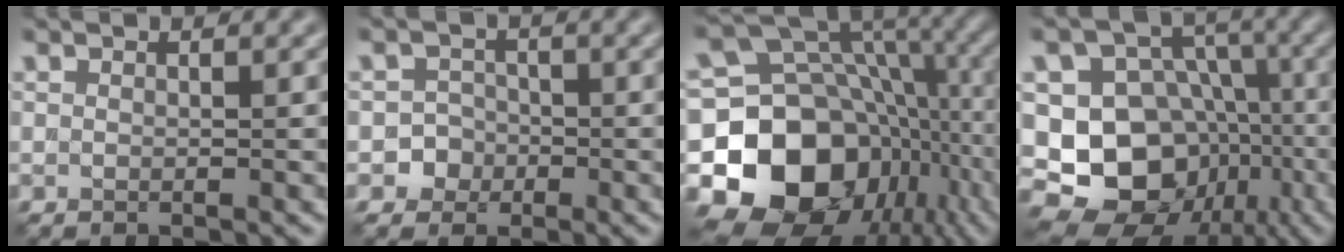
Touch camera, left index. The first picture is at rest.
{"total": 2.8, "force": [-1.2, 2.5, 0.1], "torque": [0.033, 0.006, -0.027]}
{"total": 17.0, "force": [-4.8, 13.2, 9.7], "torque": [-0.184, -0.011, -0.081]}
{"total": 16.2, "force": [-5.4, 14.0, 6.1], "torque": [-0.115, -0.009, -0.090]}